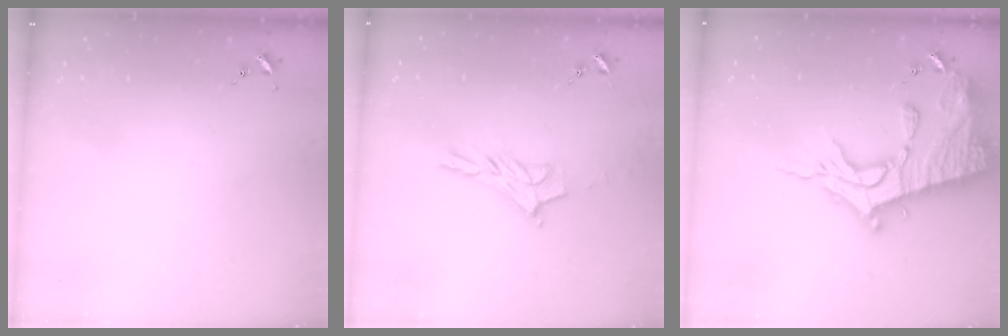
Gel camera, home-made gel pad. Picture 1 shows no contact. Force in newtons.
{"total": 10.9, "press": 10.8, "slide": 0.8}
{"total": 22.5, "press": 22.4, "slide": 1.6}